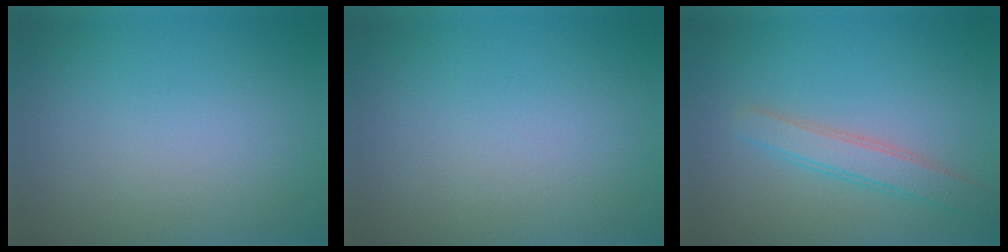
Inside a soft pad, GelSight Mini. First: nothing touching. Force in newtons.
{"total": 0.0}
{"total": 2.7, "press": 2.7, "slide": 0.1}